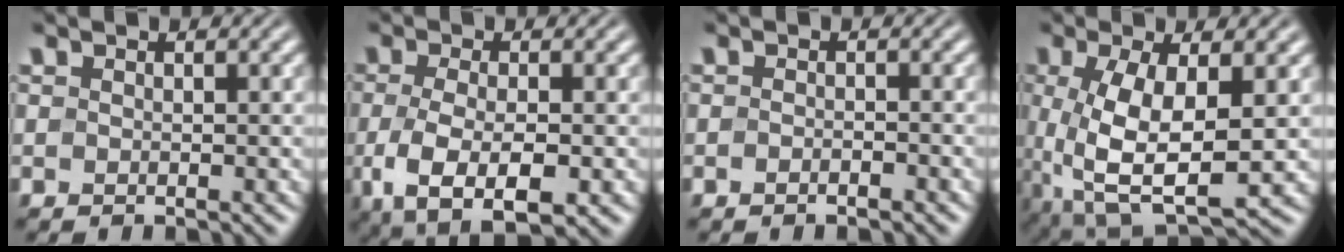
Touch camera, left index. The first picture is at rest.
{"total": 6.4, "force": [-2.2, 2.7, 5.4], "torque": [-0.112, -0.016, -0.037]}
{"total": 1.0, "force": [-0.7, 0.2, 0.7], "torque": [-0.012, 0.000, -0.011]}
{"total": 8.0, "force": [-0.1, 3.4, 7.2], "torque": [-0.150, -0.008, 0.004]}